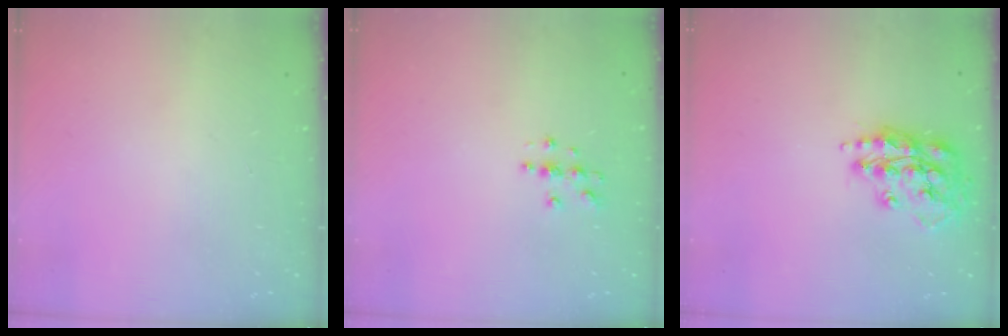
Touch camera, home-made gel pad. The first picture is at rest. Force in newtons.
{"total": 3.8, "press": 3.8, "slide": 0.4}
{"total": 17.4, "press": 17.4, "slide": 1.4}